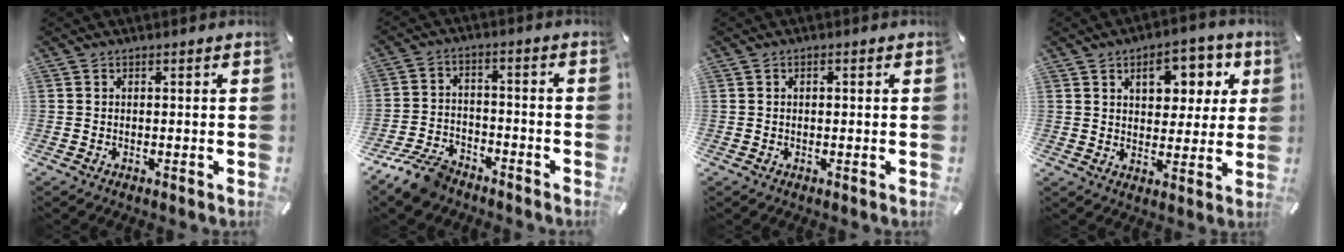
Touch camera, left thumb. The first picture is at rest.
{"total": 9.3, "force": [-7.2, 4.3, 3.9], "torque": [-0.077, 0.037, -0.136]}
{"total": 0.9, "force": [0.0, 0.5, 0.8], "torque": [-0.014, 0.002, 0.000]}
{"total": 10.7, "force": [4.7, 7.0, 6.6], "torque": [-0.078, -0.014, 0.073]}